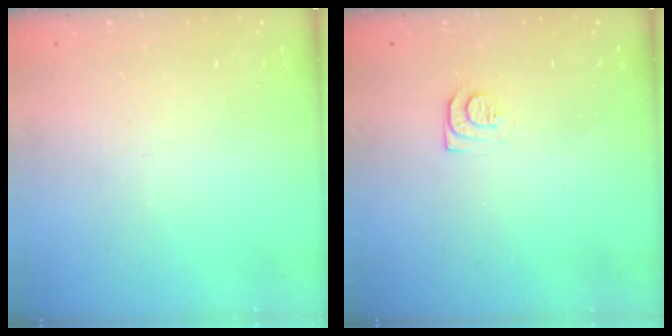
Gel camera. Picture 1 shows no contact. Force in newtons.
{"total": 6.7, "press": 6.6, "slide": 0.7}